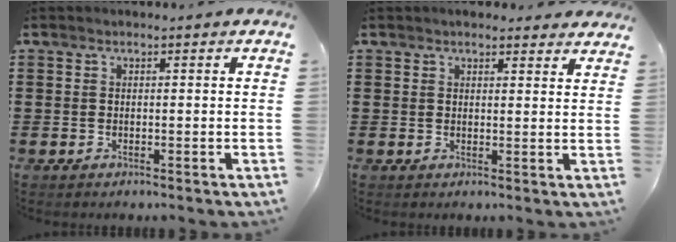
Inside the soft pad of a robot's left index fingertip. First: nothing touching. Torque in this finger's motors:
{"motor_torque": [2.14, 0.00, 0.40, 0.08]}